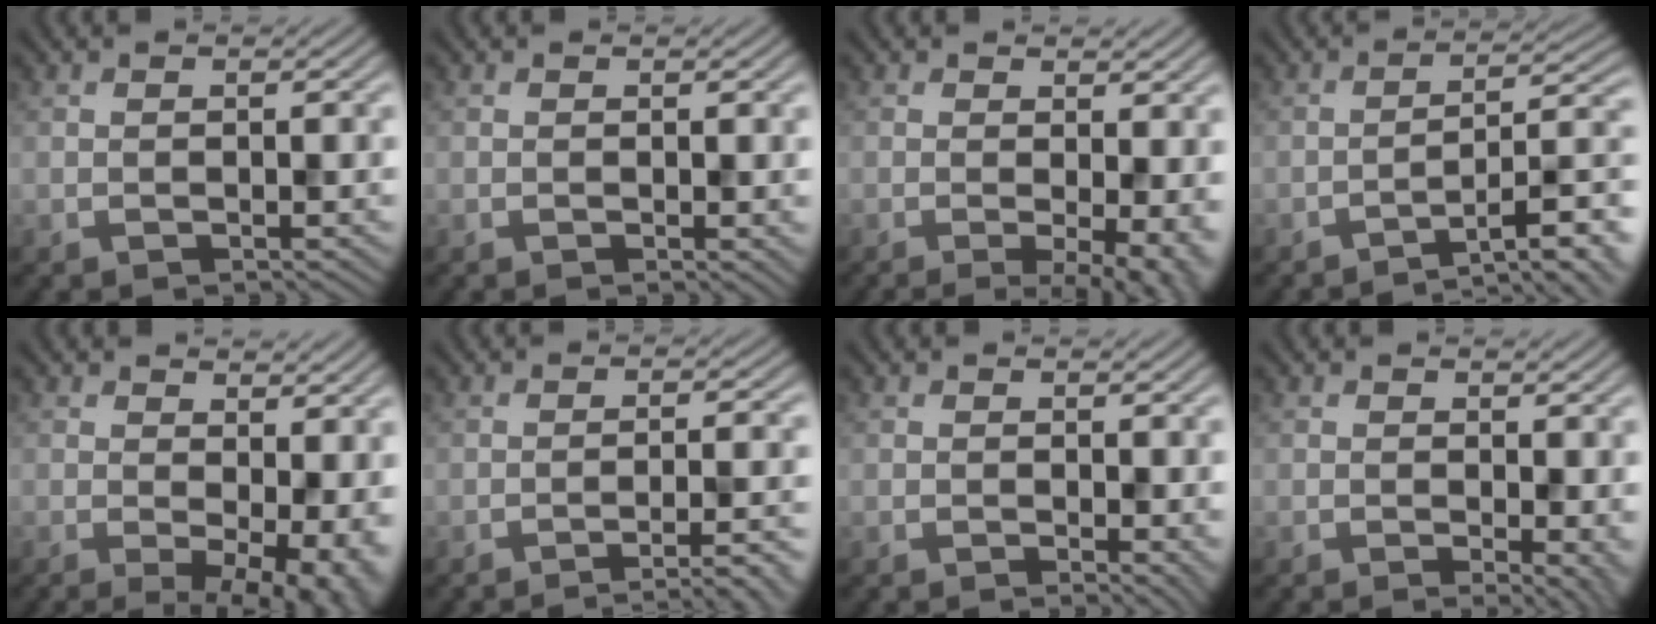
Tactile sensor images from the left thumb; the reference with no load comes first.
{"total": 0.5, "force": [0.0, 0.3, 0.4], "torque": [-0.003, -0.004, 0.000]}
{"total": 5.6, "force": [-0.7, 1.6, 5.4], "torque": [-0.081, -0.010, -0.008]}
{"total": 8.9, "force": [-6.3, 1.7, 6.0], "torque": [-0.083, 0.018, -0.100]}
{"total": 8.5, "force": [0.1, 4.0, 7.5], "torque": [-0.104, -0.016, 0.012]}
{"total": 5.6, "force": [-3.7, 0.9, 4.1], "torque": [-0.054, 0.012, -0.062]}
{"total": 1.9, "force": [0.0, 1.0, 1.6], "torque": [-0.018, -0.007, 0.001]}
{"total": 3.6, "force": [-0.3, 1.4, 3.3], "torque": [-0.040, -0.008, -0.002]}